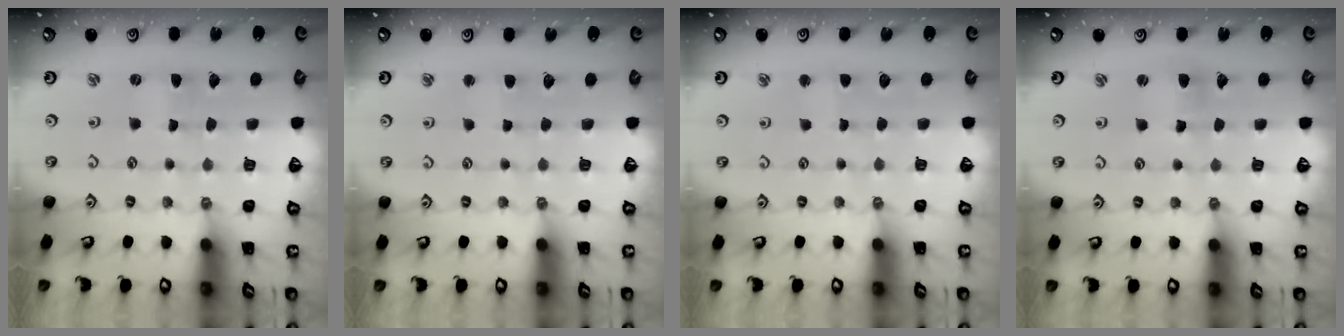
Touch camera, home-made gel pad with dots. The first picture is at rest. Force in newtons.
{"total": 2.5, "press": 2.5, "slide": 0.3}
{"total": 1.8, "press": 1.8, "slide": 0.2}
{"total": 3.1, "press": 3.1, "slide": 0.2}